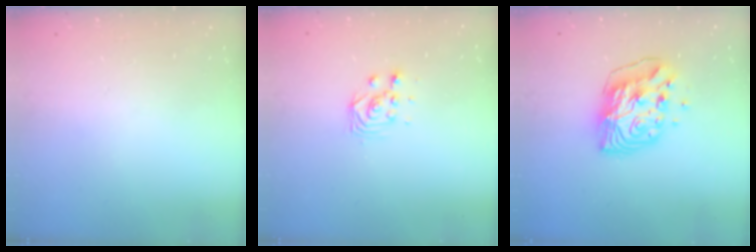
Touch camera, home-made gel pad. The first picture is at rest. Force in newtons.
{"total": 3.0, "press": 3.0, "slide": 0.2}
{"total": 10.6, "press": 10.5, "slide": 1.6}